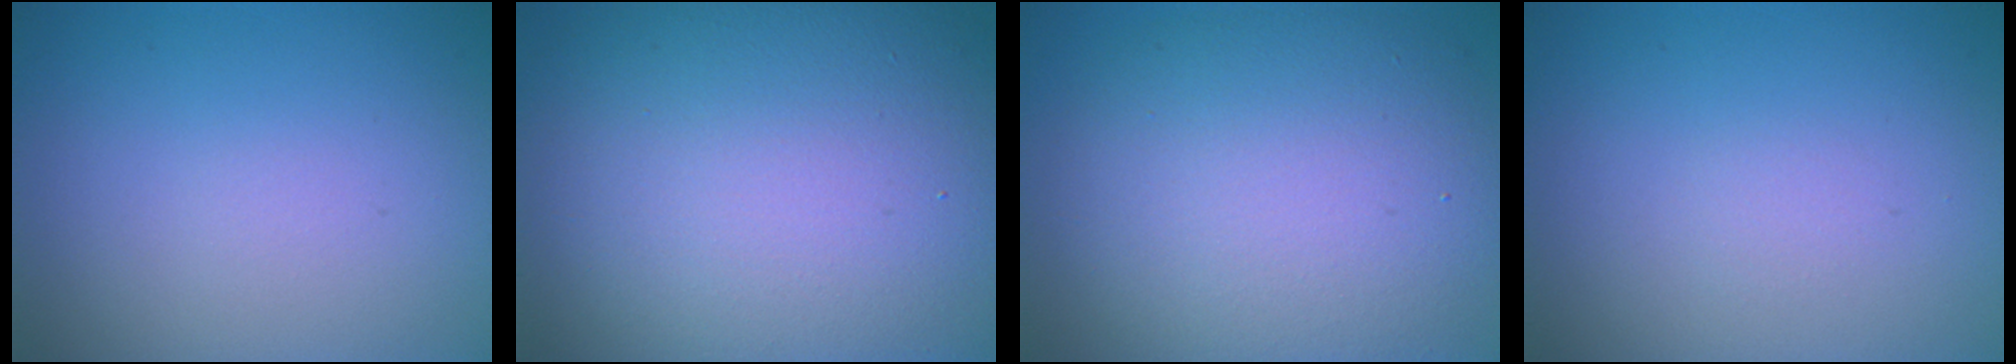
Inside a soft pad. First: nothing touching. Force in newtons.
{"total": 17.8, "press": 17.7, "slide": 1.5}
{"total": 10.4, "press": 10.4, "slide": 0.6}
{"total": 0.5, "press": 0.5, "slide": 0.1}